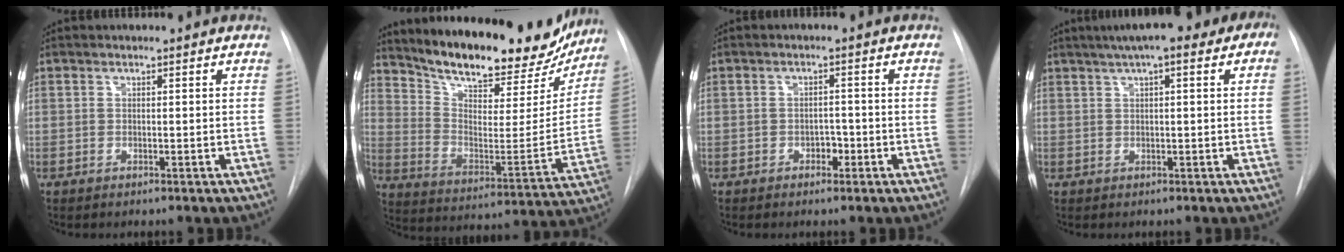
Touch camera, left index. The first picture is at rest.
{"total": 24.5, "force": [21.0, 7.4, 10.2], "torque": [-0.160, -0.023, 0.297]}
{"total": 1.9, "force": [-0.9, 1.3, 1.1], "torque": [-0.012, 0.006, -0.013]}
{"total": 9.7, "force": [5.3, 2.4, 7.8], "torque": [-0.106, 0.042, 0.063]}